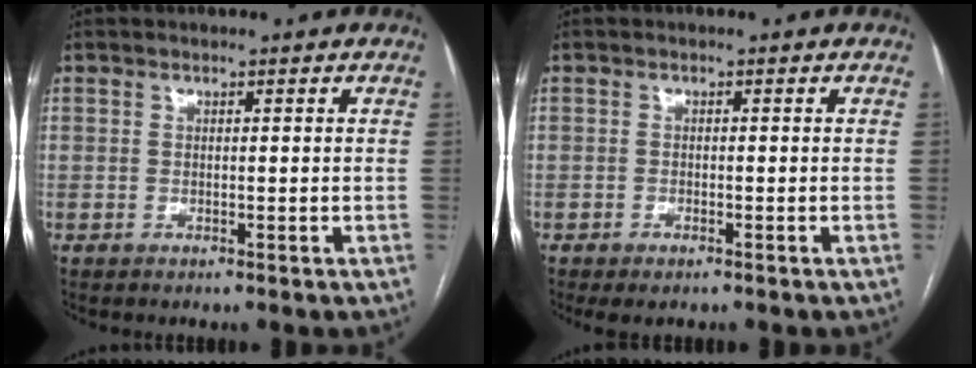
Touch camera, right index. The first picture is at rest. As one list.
[{"total": 1.9, "force": [-1.3, 0.7, 1.2], "torque": [-0.019, -0.003, -0.014]}]